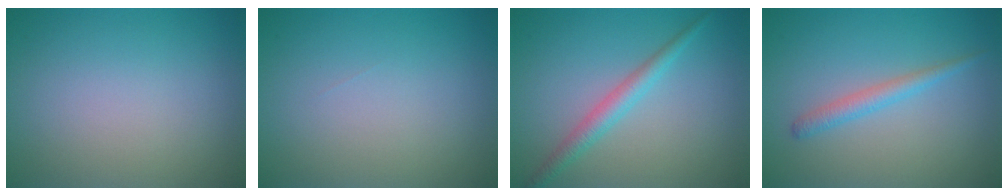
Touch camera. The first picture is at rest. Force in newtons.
{"total": 0.0}
{"total": 2.4, "press": 2.3, "slide": 0.2}
{"total": 1.8, "press": 1.8, "slide": 0.0}